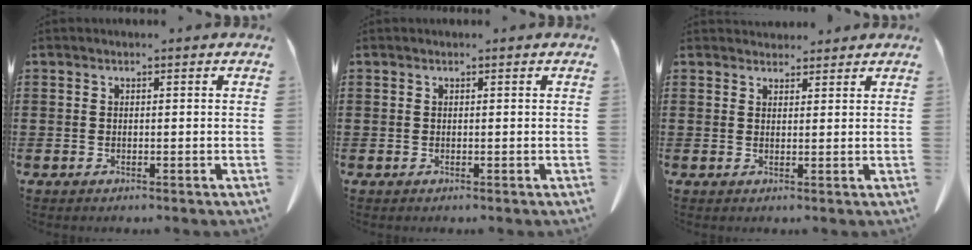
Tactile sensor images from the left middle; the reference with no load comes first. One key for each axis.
{"total": 0.0}
{"total": 2.3, "fx": 2.2, "fy": 0.7, "fz": -0.1, "tx": -0.005, "ty": -0.002, "tz": 0.043}